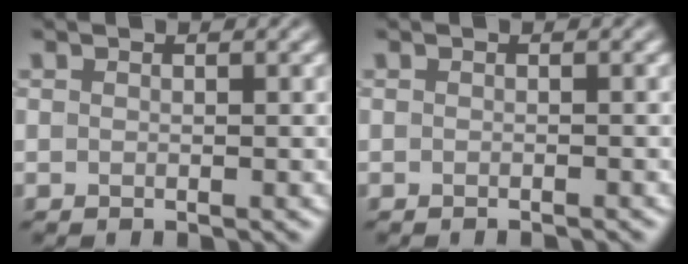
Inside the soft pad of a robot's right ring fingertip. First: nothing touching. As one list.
[{"total": 0.7, "force": [-0.7, -0.2, 0.1], "torque": [0.000, -0.001, -0.013]}]